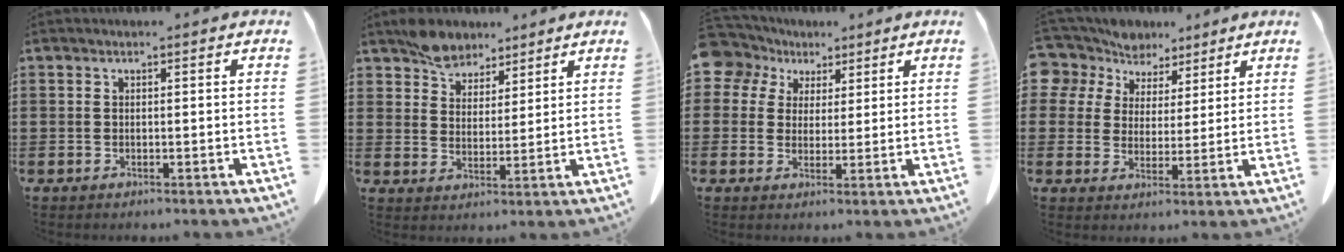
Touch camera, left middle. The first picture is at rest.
{"total": 5.8, "force": [5.0, 2.8, 0.9], "torque": [-0.036, -0.003, 0.098]}
{"total": 6.3, "force": [3.7, 4.9, 1.3], "torque": [-0.051, -0.002, 0.069]}
{"total": 6.8, "force": [5.3, 4.3, 0.3], "torque": [-0.049, -0.017, 0.099]}